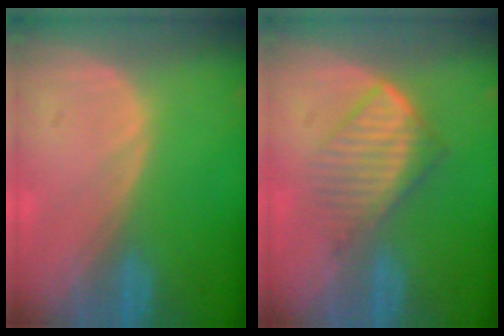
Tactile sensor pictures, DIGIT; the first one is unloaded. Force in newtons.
{"total": 6.9, "press": 6.0, "slide": 3.5}